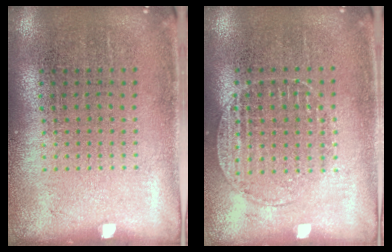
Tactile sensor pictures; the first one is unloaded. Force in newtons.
{"total": 1.3, "press": 1.1, "slide": 0.6}